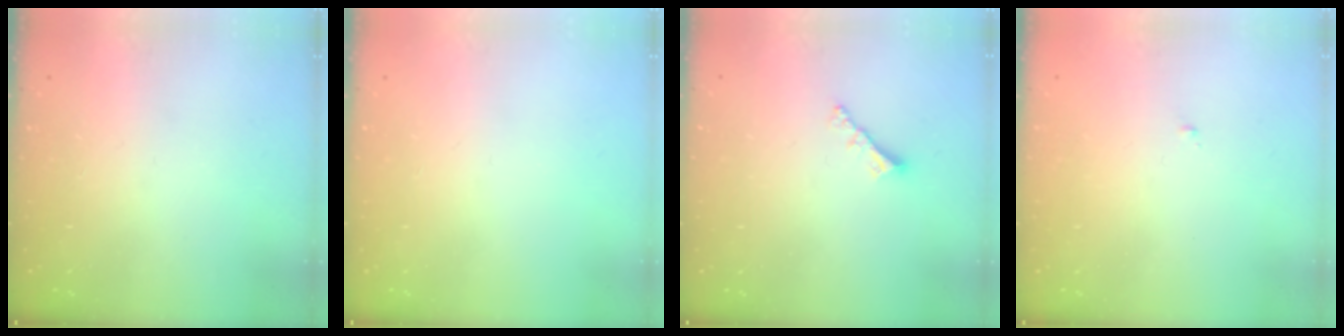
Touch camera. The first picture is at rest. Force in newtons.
{"total": 0.0}
{"total": 2.9, "press": 2.9, "slide": 0.3}
{"total": 0.6, "press": 0.6, "slide": 0.2}